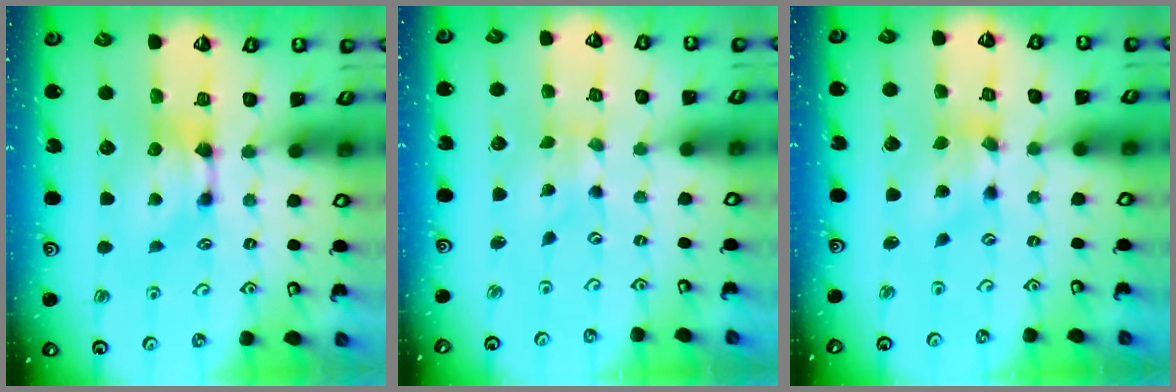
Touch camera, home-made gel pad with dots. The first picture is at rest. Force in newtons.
{"total": 5.0, "press": 5.0, "slide": 0.8}
{"total": 2.7, "press": 2.4, "slide": 1.3}